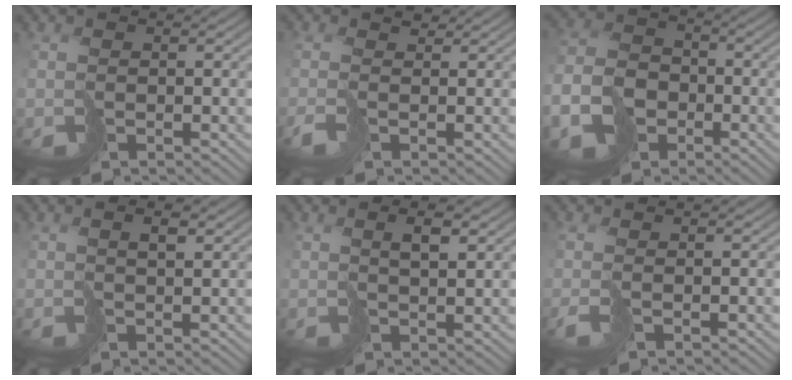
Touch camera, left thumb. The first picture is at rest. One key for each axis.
{"total": 2.1, "fx": -0.5, "fy": 0.8, "fz": 1.9, "tx": -0.053, "ty": 0.005, "tz": -0.020}
{"total": 7.8, "fx": -3.8, "fy": 5.7, "fz": 3.8, "tx": -0.103, "ty": -0.015, "tz": -0.082}
{"total": 2.3, "fx": 1.4, "fy": 0.4, "fz": 1.7, "tx": -0.030, "ty": 0.006, "tz": 0.028}
{"total": 3.1, "fx": 1.8, "fy": 0.5, "fz": 2.4, "tx": -0.041, "ty": 0.006, "tz": 0.037}
{"total": 1.9, "fx": -0.4, "fy": 0.5, "fz": 1.8, "tx": -0.044, "ty": -0.001, "tz": -0.013}